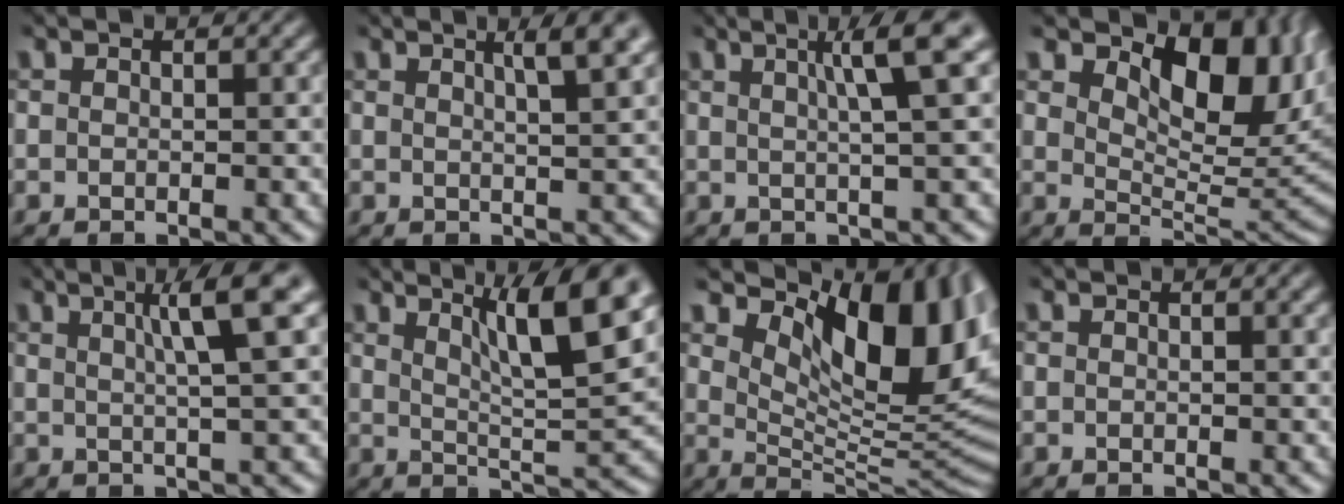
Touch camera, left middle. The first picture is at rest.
{"total": 4.1, "force": [2.2, 1.1, 3.3], "torque": [-0.023, 0.015, 0.013]}
{"total": 4.8, "force": [1.8, 0.5, 4.4], "torque": [-0.060, 0.012, 0.026]}
{"total": 10.2, "force": [4.1, 5.3, 7.6], "torque": [-0.108, -0.005, 0.066]}
{"total": 5.3, "force": [2.1, 0.6, 4.8], "torque": [-0.067, 0.014, 0.030]}
{"total": 8.7, "force": [4.1, 1.7, 7.5], "torque": [-0.104, 0.003, 0.071]}
{"total": 13.3, "force": [5.4, 6.1, 10.5], "torque": [-0.138, -0.003, 0.098]}
{"total": 0.6, "force": [0.4, 0.1, 0.5], "torque": [-0.005, 0.004, 0.005]}